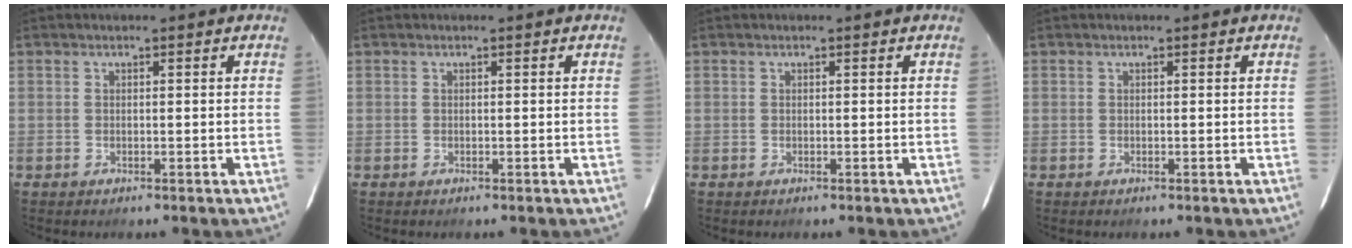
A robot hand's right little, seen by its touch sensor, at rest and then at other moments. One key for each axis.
{"total": 0.0}
{"total": 0.0}
{"total": 0.0}